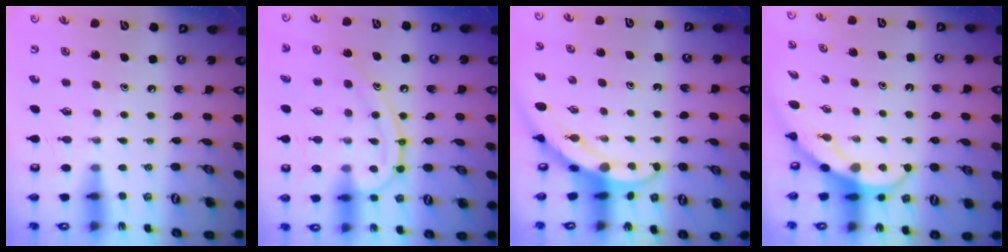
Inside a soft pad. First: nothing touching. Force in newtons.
{"total": 17.0, "press": 16.9, "slide": 1.7}
{"total": 3.1, "press": 3.1, "slide": 0.3}
{"total": 4.0, "press": 4.0, "slide": 0.4}